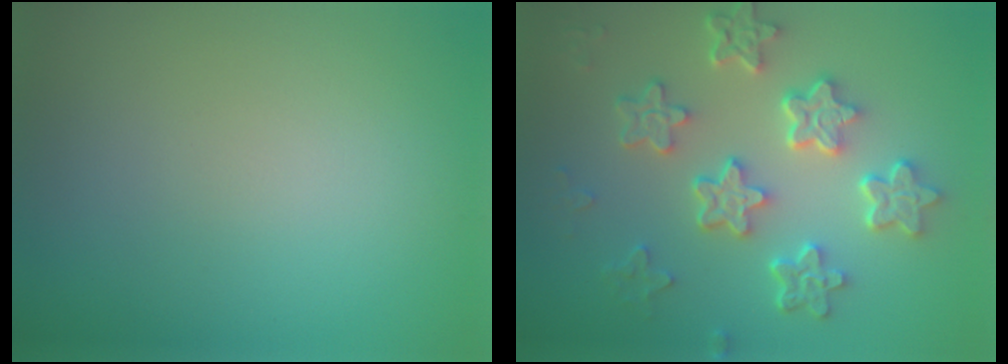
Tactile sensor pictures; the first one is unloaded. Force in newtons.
{"total": 5.8, "press": 4.6, "slide": 3.6}